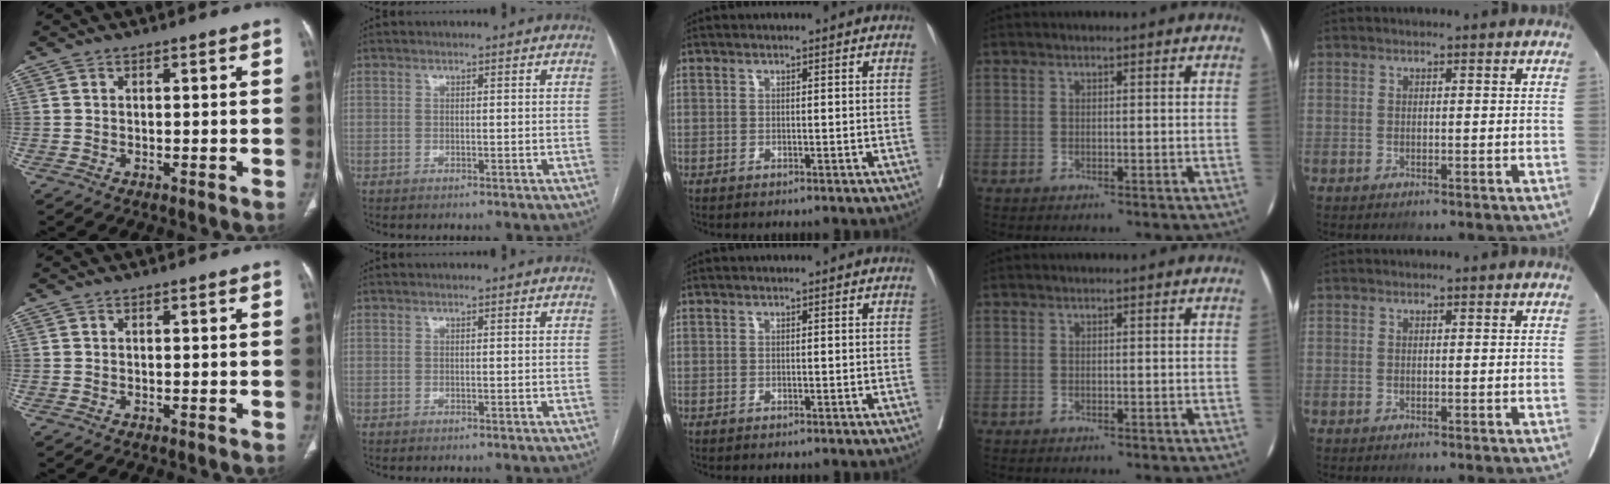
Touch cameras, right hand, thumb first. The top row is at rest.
{}